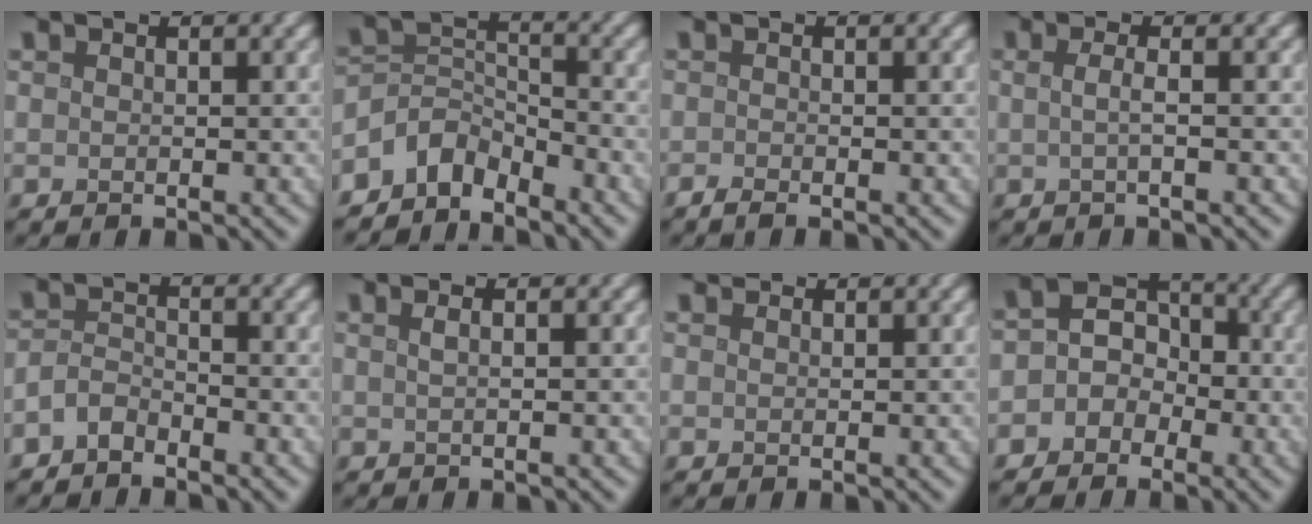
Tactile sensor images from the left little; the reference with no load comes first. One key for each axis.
{"total": 4.1, "fx": -3.3, "fy": 2.0, "fz": 1.3, "tx": -0.017, "ty": 0.007, "tz": -0.074}
{"total": 1.0, "fx": -0.8, "fy": 0.1, "fz": 0.7, "tx": -0.012, "ty": -0.007, "tz": -0.017}
{"total": 1.8, "fx": -0.1, "fy": 0.5, "fz": 1.7, "tx": -0.028, "ty": -0.001, "tz": -0.007}
{"total": 2.1, "fx": -1.7, "fy": 0.8, "fz": 0.9, "tx": -0.020, "ty": 0.005, "tz": -0.041}
{"total": 1.7, "fx": 0.5, "fy": 0.8, "fz": 1.5, "tx": -0.015, "ty": -0.001, "tz": -0.003}
{"total": 1.0, "fx": 0.9, "fy": 0.3, "fz": 0.2, "tx": -0.007, "ty": -0.002, "tz": 0.011}
{"total": 4.2, "fx": -1.2, "fy": 3.6, "fz": 1.9, "tx": 0.001, "ty": 0.013, "tz": -0.034}